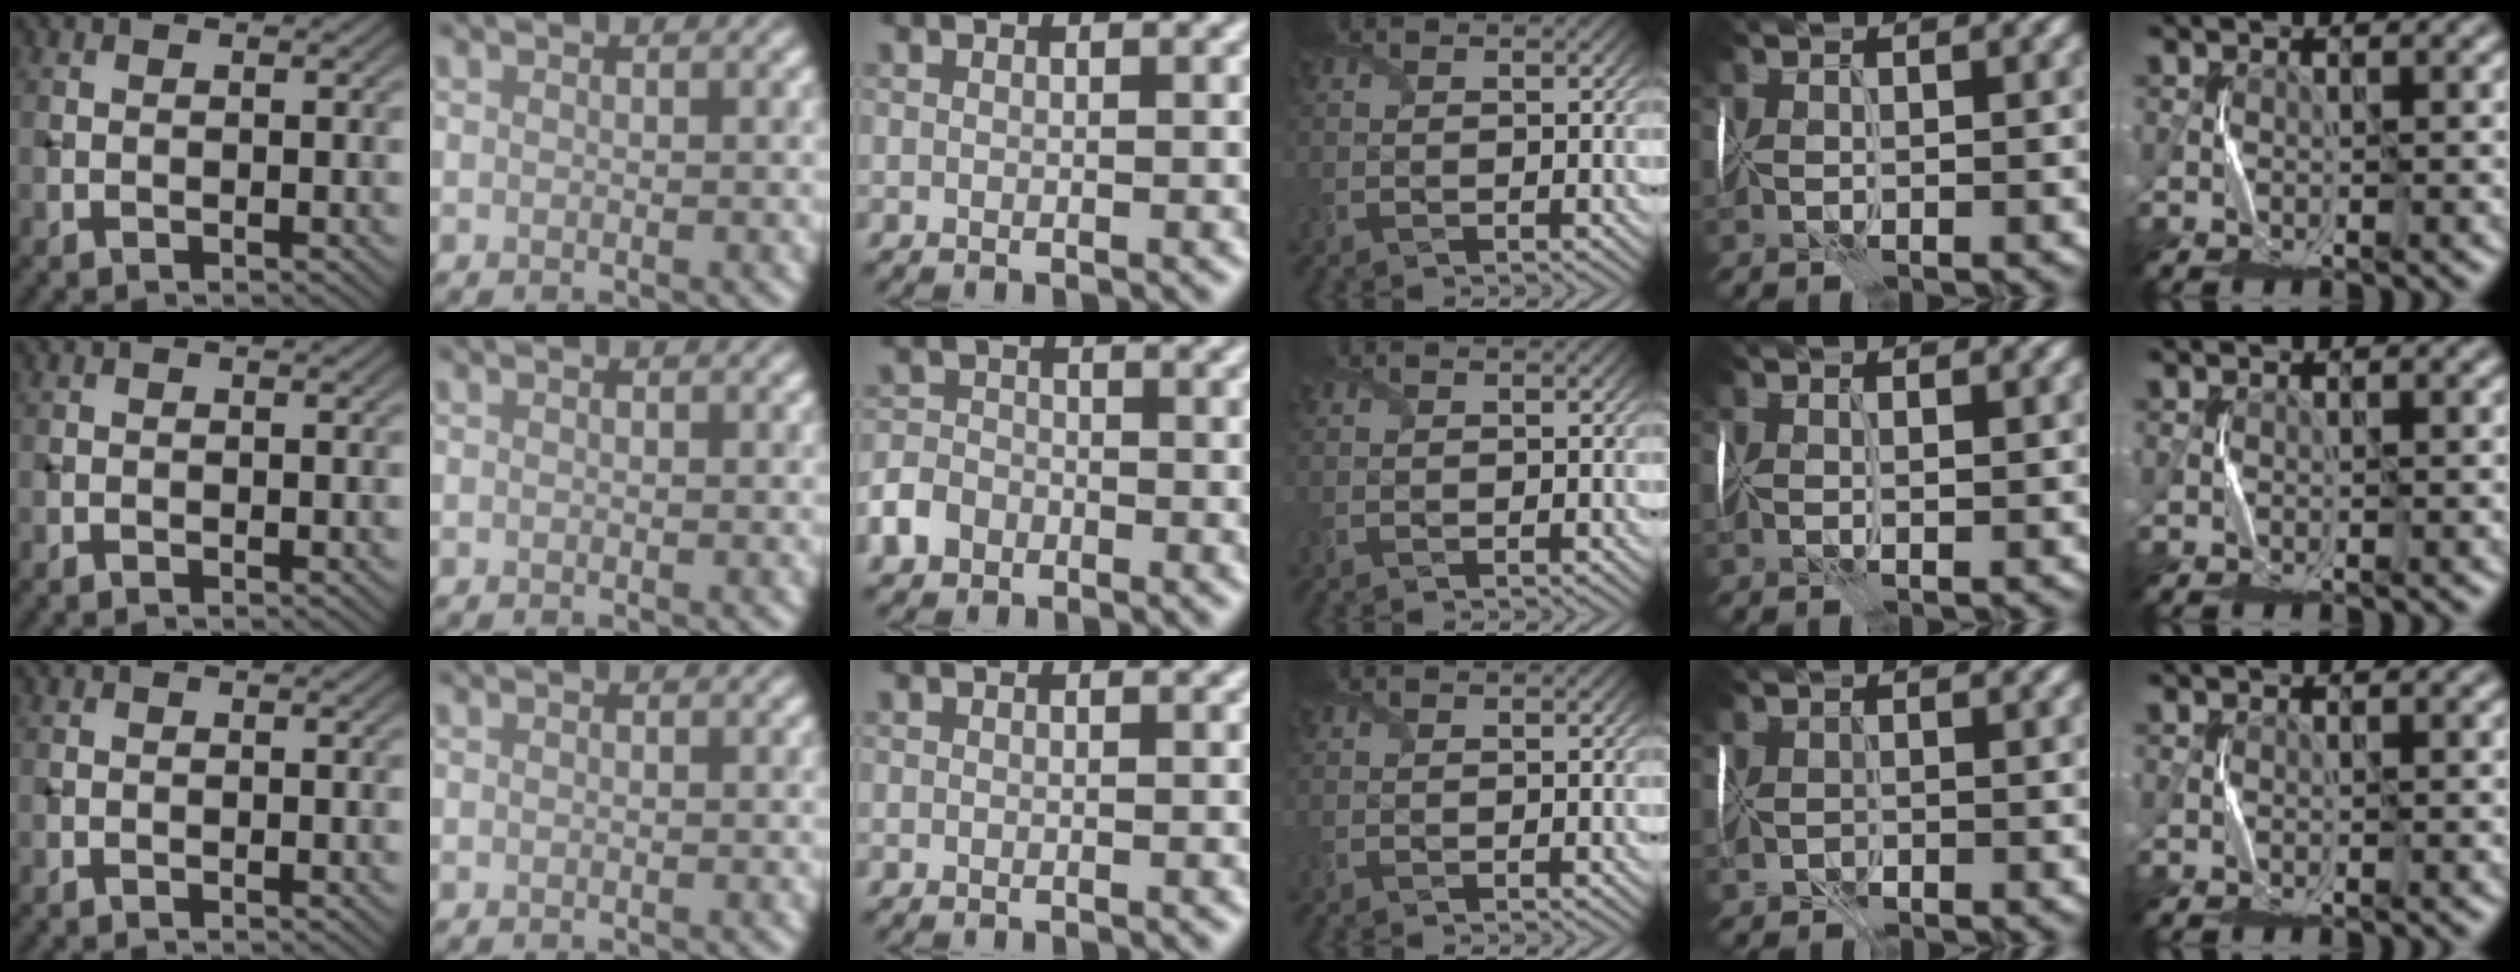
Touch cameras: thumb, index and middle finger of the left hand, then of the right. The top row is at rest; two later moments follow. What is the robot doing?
{"motion": "fold", "object": "tissue"}